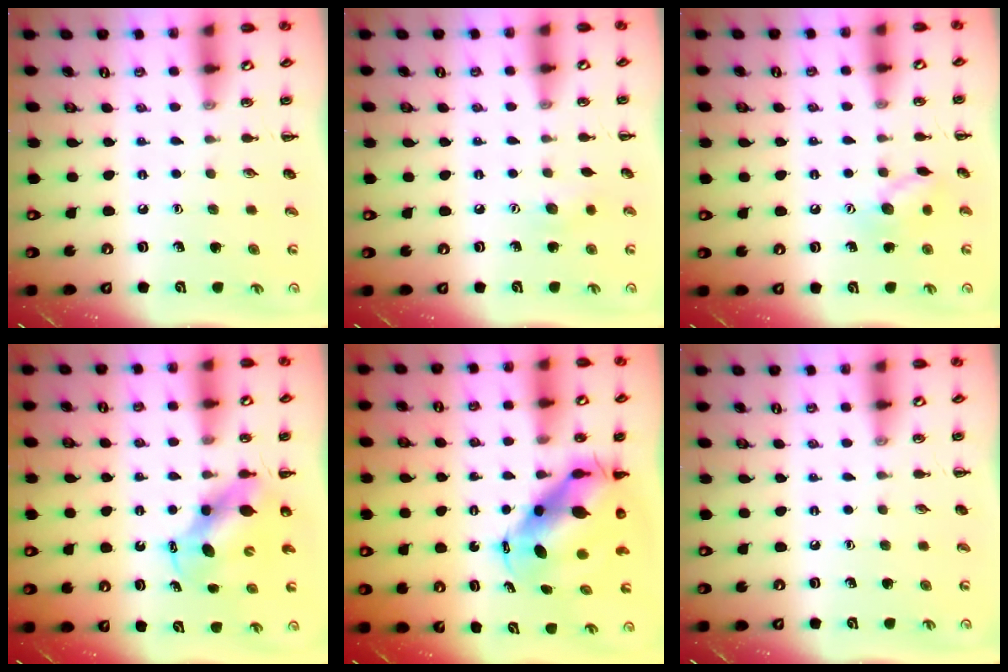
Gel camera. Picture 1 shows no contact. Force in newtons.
{"total": 6.1, "press": 6.0, "slide": 1.2}
{"total": 8.8, "press": 8.8, "slide": 0.4}
{"total": 6.1, "press": 6.0, "slide": 1.2}
{"total": 8.8, "press": 8.5, "slide": 2.2}
{"total": 0.0}